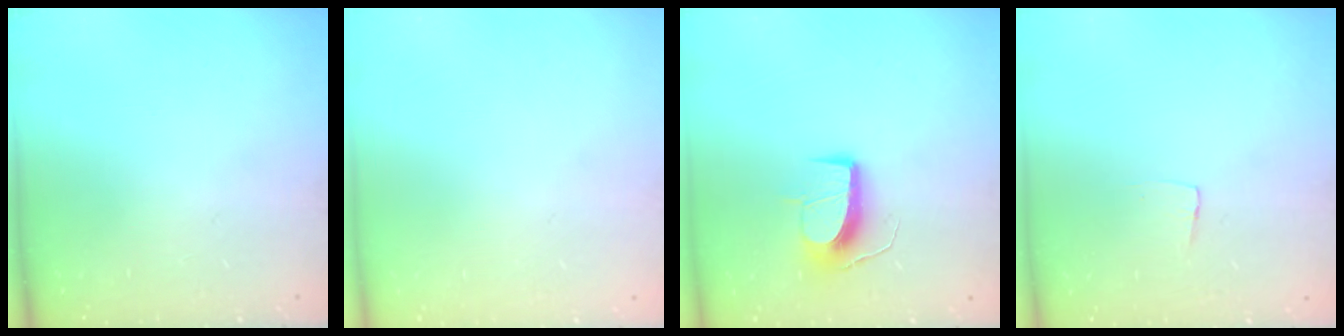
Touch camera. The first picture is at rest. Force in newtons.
{"total": 0.0}
{"total": 11.3, "press": 11.3, "slide": 0.7}
{"total": 3.3, "press": 3.3, "slide": 0.2}